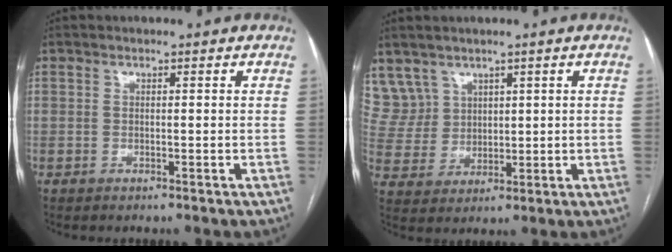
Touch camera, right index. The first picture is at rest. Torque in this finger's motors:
{"motor_torque": [-0.43, 0.57, -0.08, -0.05]}